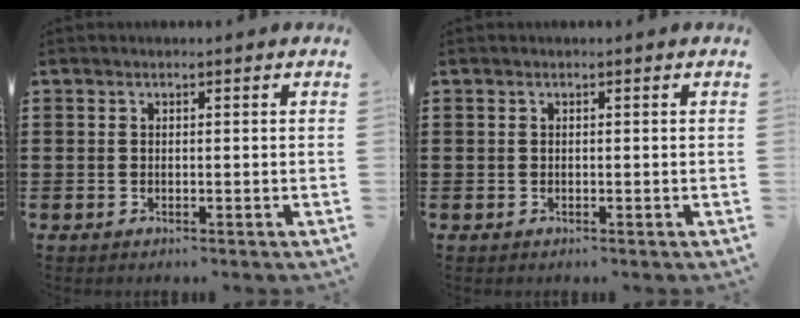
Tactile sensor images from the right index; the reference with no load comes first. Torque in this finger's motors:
{"motor_torque": [0.87, 0.97, 0.05, 0.01]}